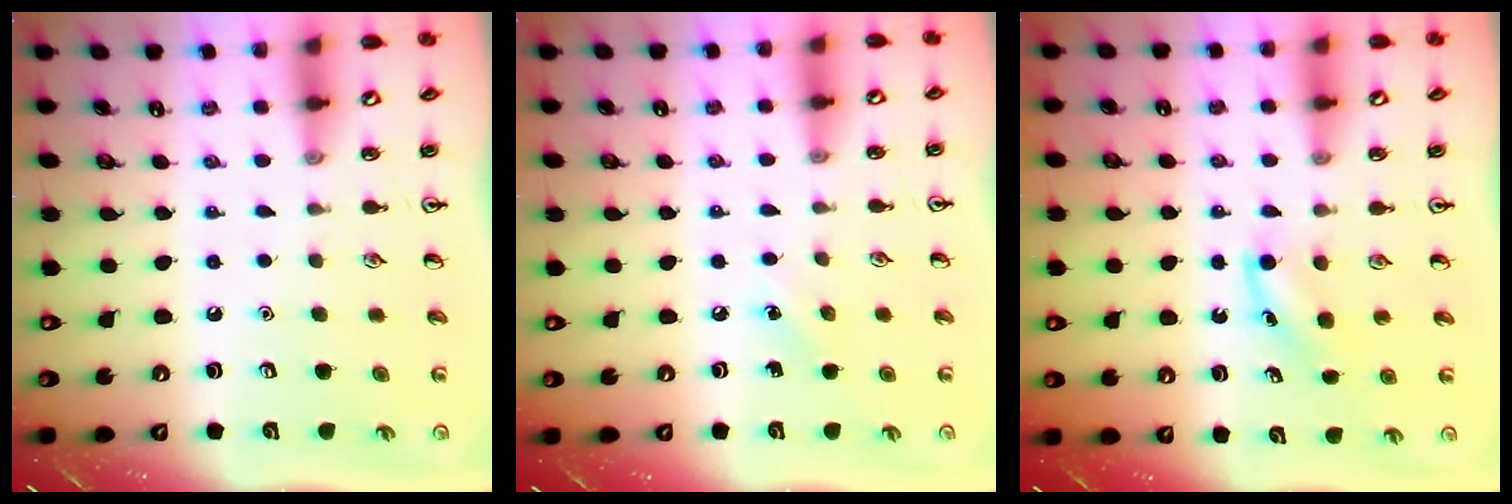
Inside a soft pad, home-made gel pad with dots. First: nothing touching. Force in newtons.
{"total": 4.8, "press": 4.5, "slide": 1.5}
{"total": 4.1, "press": 3.9, "slide": 1.2}